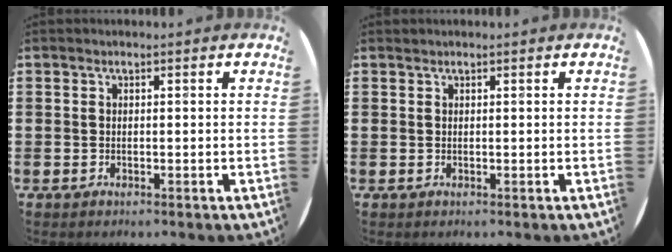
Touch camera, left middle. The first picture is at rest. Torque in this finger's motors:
{"motor_torque": [0.18, -0.11, -0.03, 0.01]}